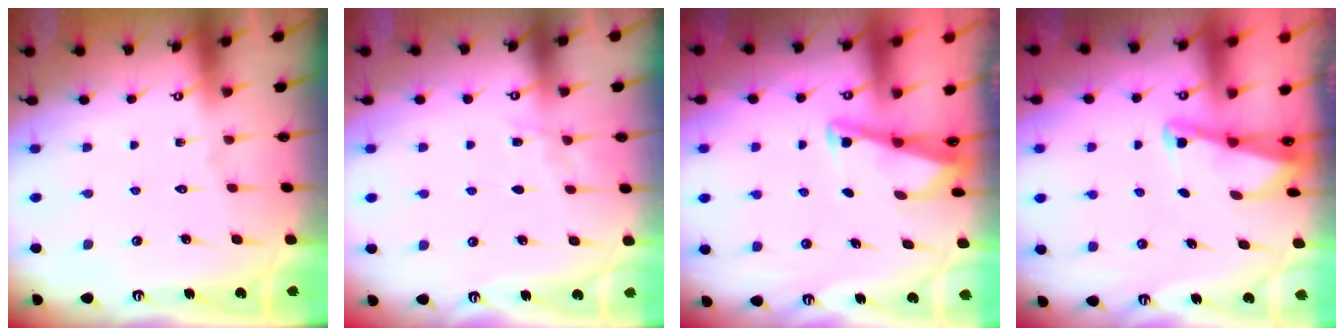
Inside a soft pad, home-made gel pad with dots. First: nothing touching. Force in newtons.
{"total": 3.5, "press": 3.5, "slide": 0.4}
{"total": 2.9, "press": 2.9, "slide": 0.3}
{"total": 2.1, "press": 2.1, "slide": 0.3}